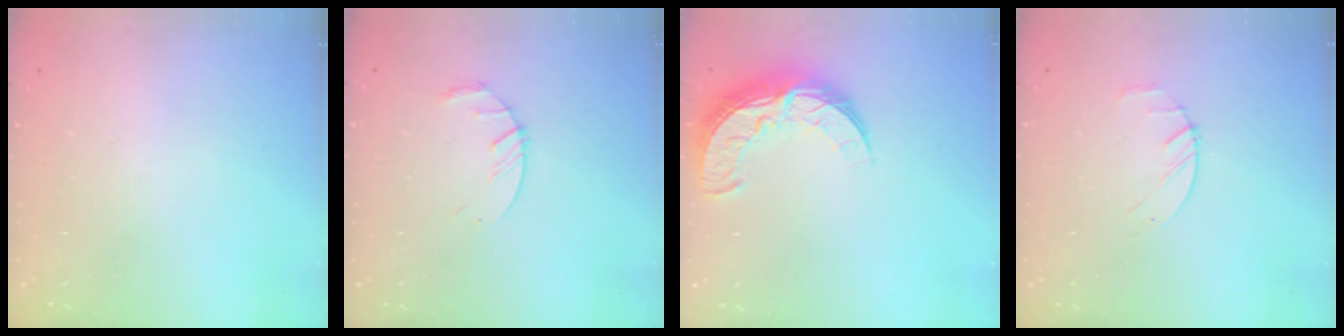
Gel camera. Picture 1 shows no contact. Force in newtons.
{"total": 3.6, "press": 3.6, "slide": 0.6}
{"total": 11.4, "press": 11.3, "slide": 0.8}
{"total": 2.4, "press": 2.3, "slide": 0.3}